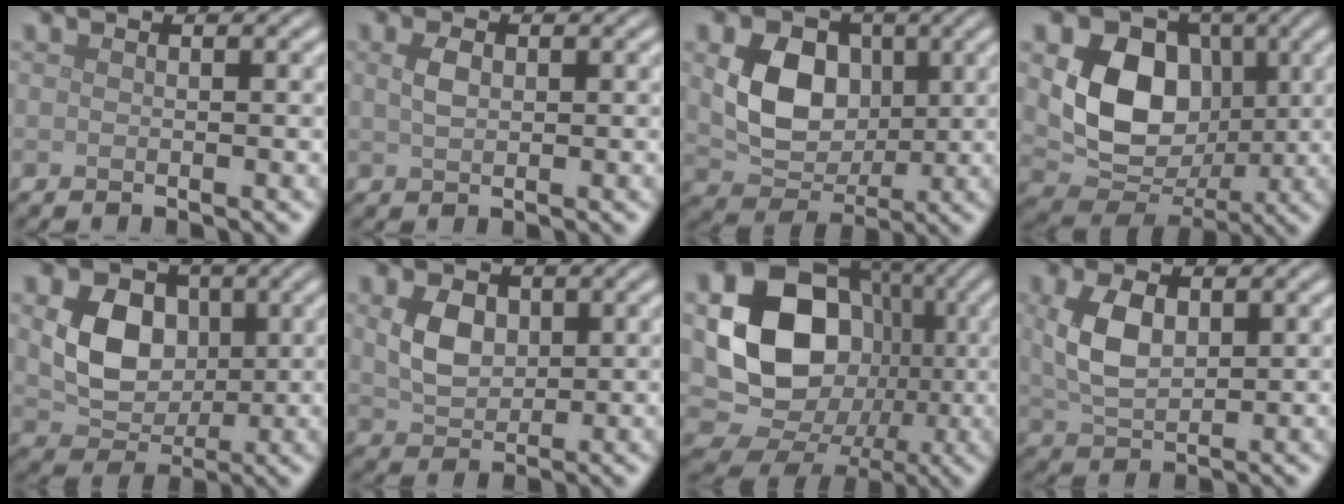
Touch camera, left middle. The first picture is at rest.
{"total": 1.7, "force": [0.5, 1.1, 1.2], "torque": [-0.028, 0.002, 0.011]}
{"total": 6.8, "force": [1.1, 5.2, 4.3], "torque": [-0.081, -0.001, 0.017]}
{"total": 9.7, "force": [1.4, 7.5, 6.0], "torque": [-0.124, -0.011, 0.026]}
{"total": 6.2, "force": [1.0, 4.8, 3.7], "torque": [-0.075, -0.002, 0.015]}
{"total": 3.6, "force": [0.9, 2.6, 2.3], "torque": [-0.050, 0.001, 0.016]}
{"total": 13.2, "force": [0.0, 10.7, 7.7], "torque": [-0.114, -0.015, -0.007]}
{"total": 4.7, "force": [1.3, 2.8, 3.5], "torque": [-0.088, 0.003, 0.029]}